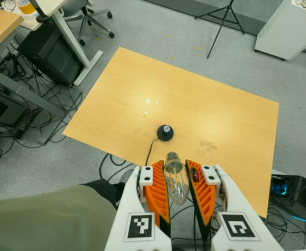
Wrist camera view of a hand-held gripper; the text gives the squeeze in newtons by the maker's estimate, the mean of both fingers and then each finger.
{"total": 20.8, "left": 22.6, "right": 19.1}